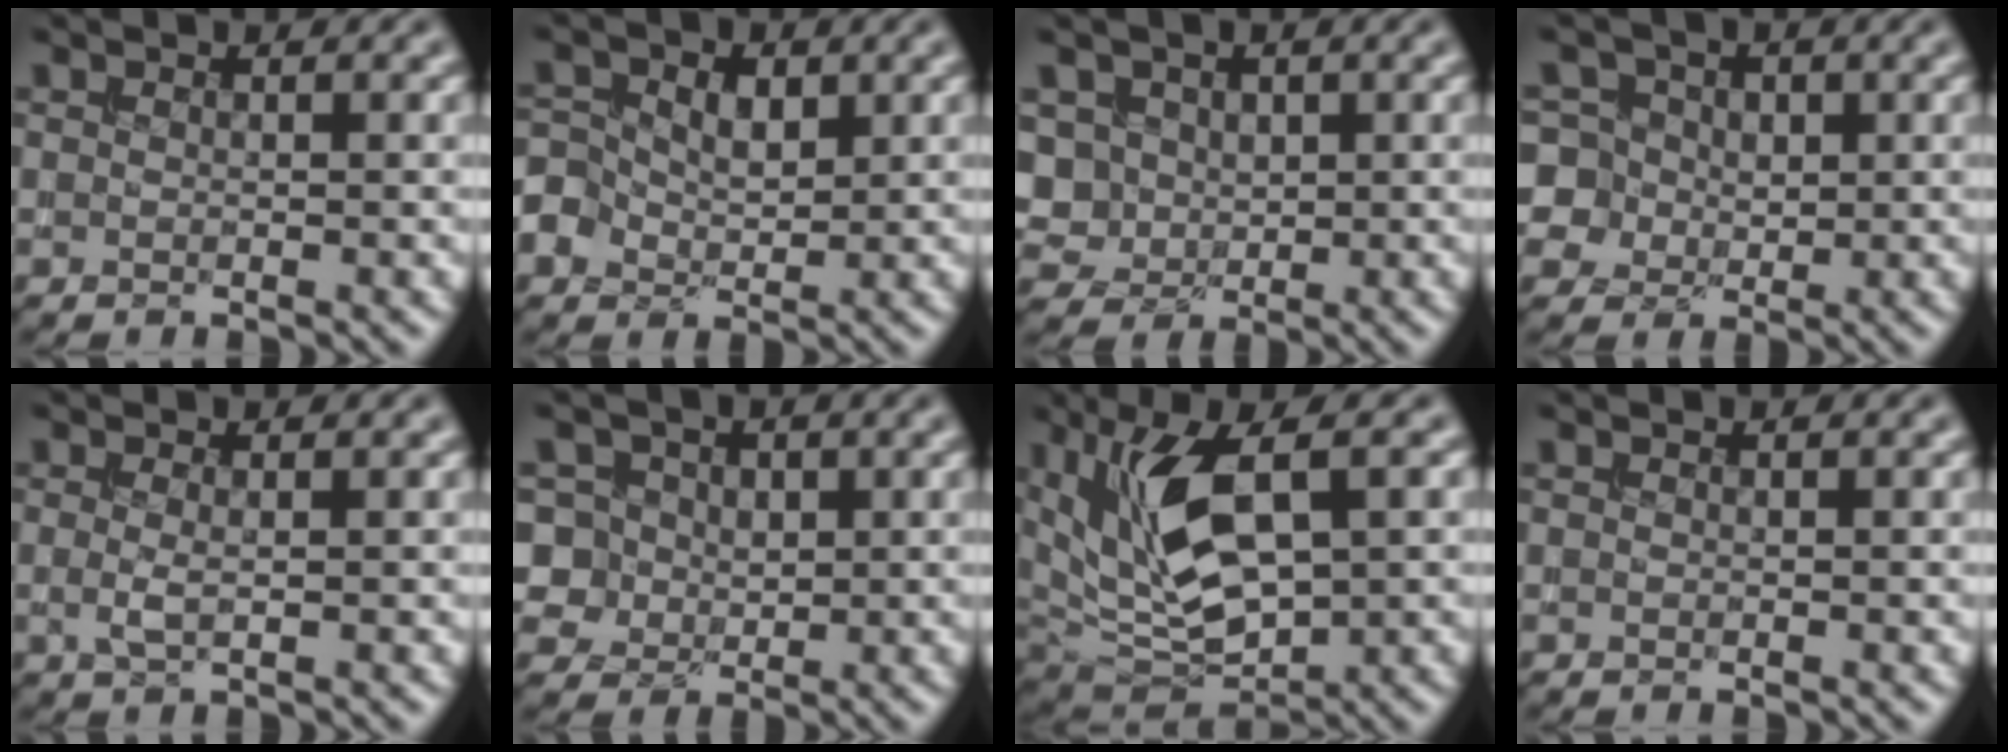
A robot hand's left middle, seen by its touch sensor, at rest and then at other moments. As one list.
[{"total": 4.5, "force": [0.3, 3.5, 2.7], "torque": [-0.051, 0.014, 0.000]}, {"total": 4.5, "force": [1.2, 3.9, 2.0], "torque": [-0.053, 0.013, 0.022]}, {"total": 7.8, "force": [2.6, 6.8, 2.9], "torque": [-0.065, 0.038, 0.026]}, {"total": 1.2, "force": [-0.1, 0.1, 1.2], "torque": [-0.026, 0.000, -0.002]}, {"total": 6.9, "force": [2.6, 5.6, 3.0], "torque": [-0.054, 0.020, 0.024]}, {"total": 8.4, "force": [2.2, 3.4, 7.3], "torque": [-0.152, -0.004, 0.043]}, {"total": 0.0}]